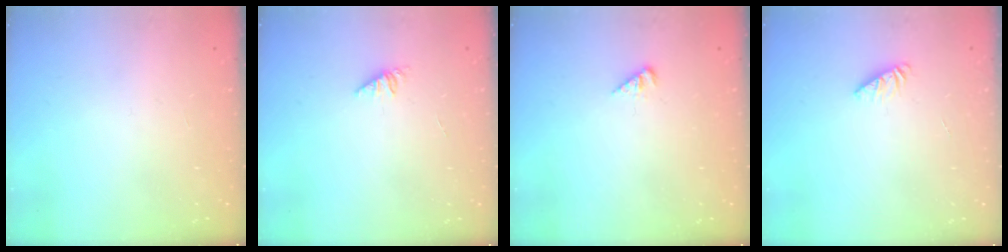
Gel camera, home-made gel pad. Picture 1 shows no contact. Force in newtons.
{"total": 1.0, "press": 1.0, "slide": 0.3}
{"total": 1.5, "press": 1.5, "slide": 0.3}
{"total": 1.8, "press": 1.8, "slide": 0.2}